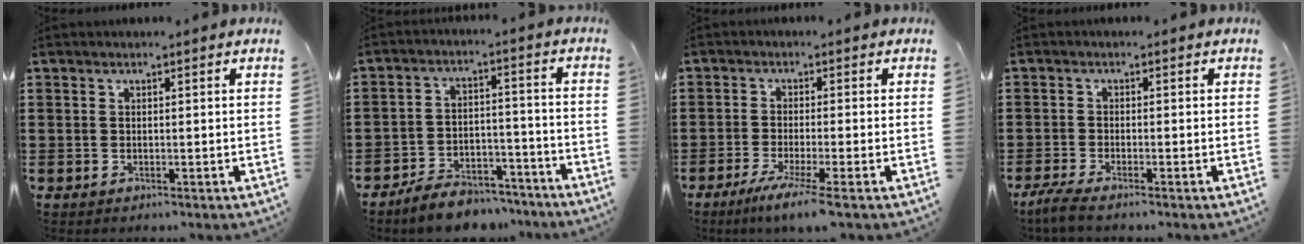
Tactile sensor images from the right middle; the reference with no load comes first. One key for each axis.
{"total": 6.7, "fx": -6.4, "fy": 1.5, "fz": 1.4, "tx": -0.022, "ty": 0.017, "tz": -0.122}
{"total": 4.4, "fx": -3.0, "fy": -0.5, "fz": 3.2, "tx": -0.065, "ty": -0.022, "tz": -0.054}
{"total": 2.2, "fx": -1.9, "fy": -0.1, "fz": 1.2, "tx": -0.037, "ty": -0.008, "tz": -0.040}